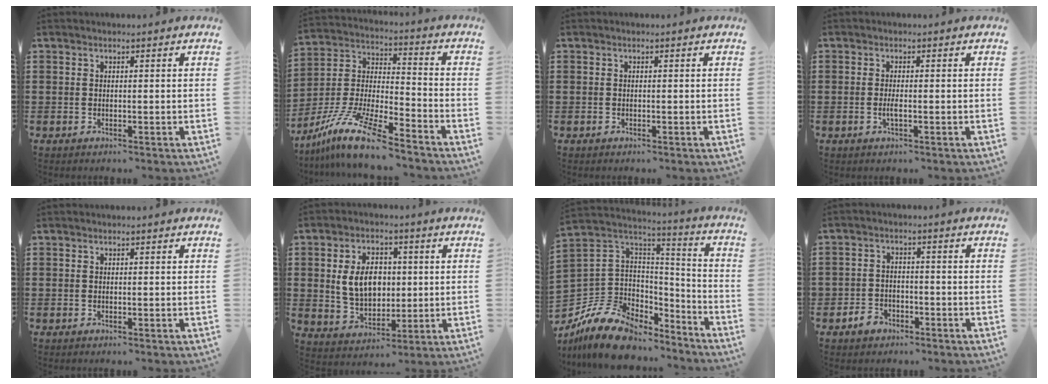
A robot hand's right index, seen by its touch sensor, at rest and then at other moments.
{"total": 11.9, "force": [-10.0, 1.3, 6.4], "torque": [-0.135, 0.018, -0.198]}
{"total": 0.0}
{"total": 1.7, "force": [-0.5, 0.3, 1.6], "torque": [-0.037, -0.003, -0.012]}
{"total": 0.0}
{"total": 8.0, "force": [0.9, 5.7, 5.6], "torque": [-0.119, 0.009, 0.010]}
{"total": 11.1, "force": [-7.3, 7.3, 4.2], "torque": [-0.112, 0.018, -0.136]}
{"total": 2.8, "force": [-2.0, 1.8, 0.5], "torque": [-0.015, 0.007, -0.043]}